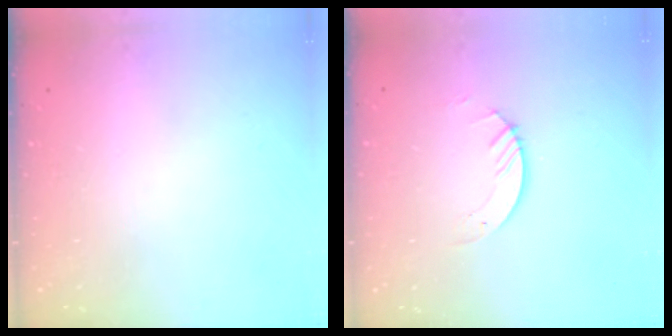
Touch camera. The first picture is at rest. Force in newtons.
{"total": 3.0, "press": 3.0, "slide": 0.2}